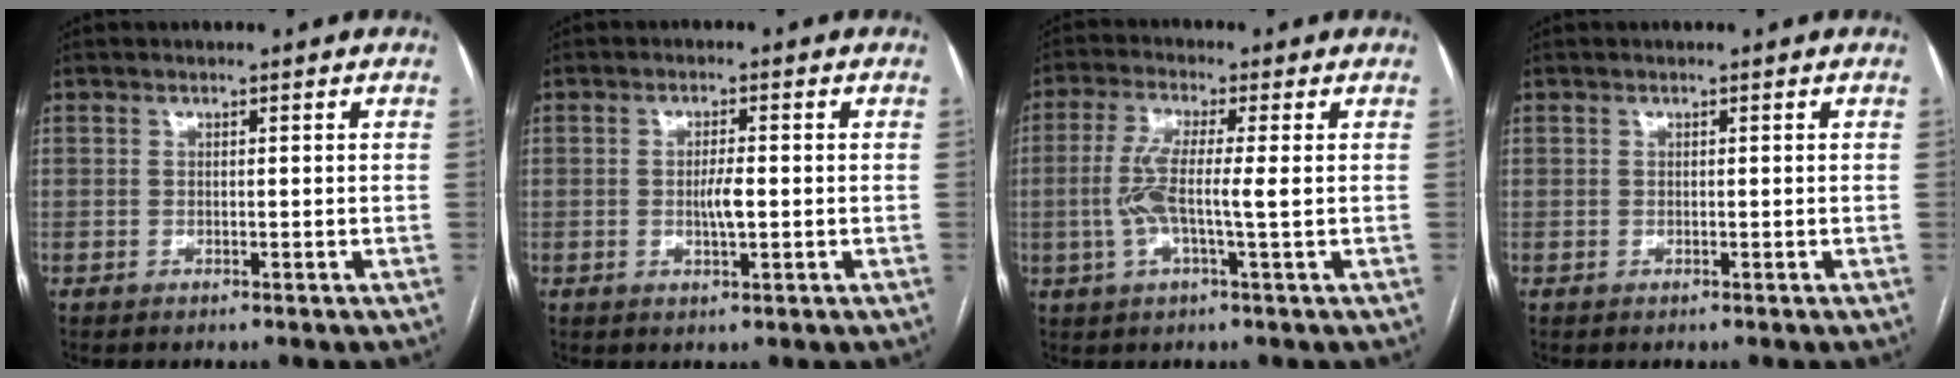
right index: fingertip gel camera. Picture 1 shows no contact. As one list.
[{"total": 2.9, "force": [-0.3, 0.4, 2.9], "torque": [-0.053, -0.001, -0.004]}, {"total": 6.8, "force": [-0.4, 0.4, 6.8], "torque": [-0.147, 0.004, -0.012]}, {"total": 0.0}]